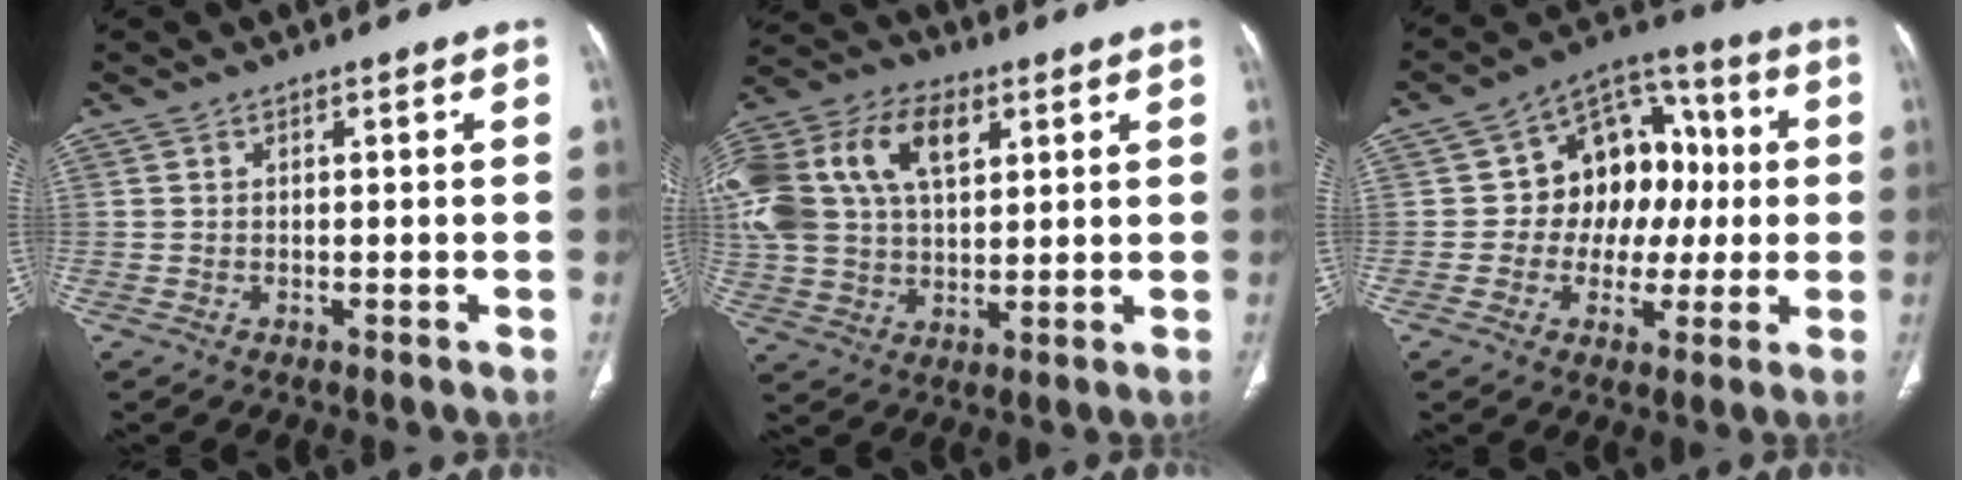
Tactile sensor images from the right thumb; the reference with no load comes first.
{"total": 27.1, "force": [9.2, 17.3, 18.7], "torque": [-0.437, 0.052, 0.176]}
{"total": 14.2, "force": [0.4, 11.1, 8.7], "torque": [-0.066, 0.031, 0.001]}